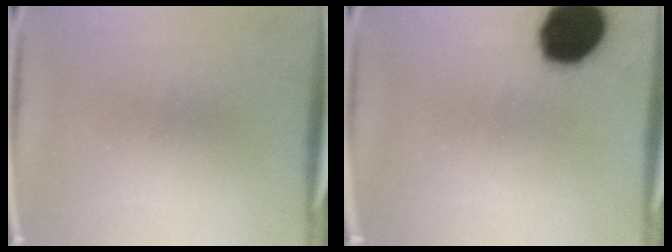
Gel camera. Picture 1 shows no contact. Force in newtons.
{"total": 18.7}